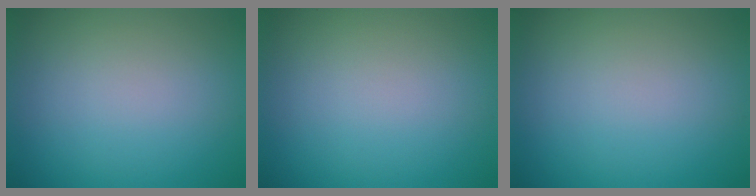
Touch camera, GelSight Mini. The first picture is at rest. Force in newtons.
{"total": 0.0}
{"total": 0.0}